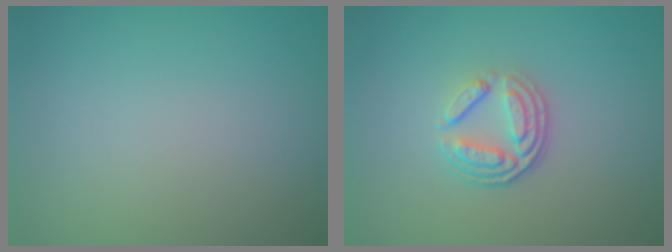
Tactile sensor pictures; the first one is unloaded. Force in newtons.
{"total": 3.8, "press": 2.7, "slide": 2.6}